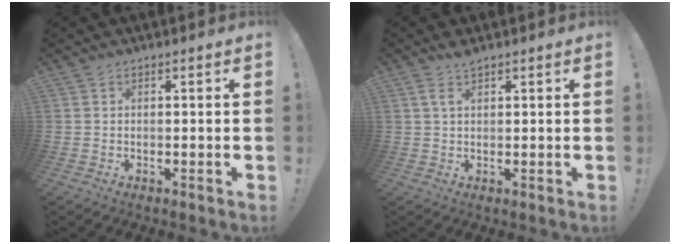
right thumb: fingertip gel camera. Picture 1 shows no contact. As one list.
[{"total": 3.0, "force": [1.8, 1.1, 2.2], "torque": [-0.040, -0.004, 0.031]}]